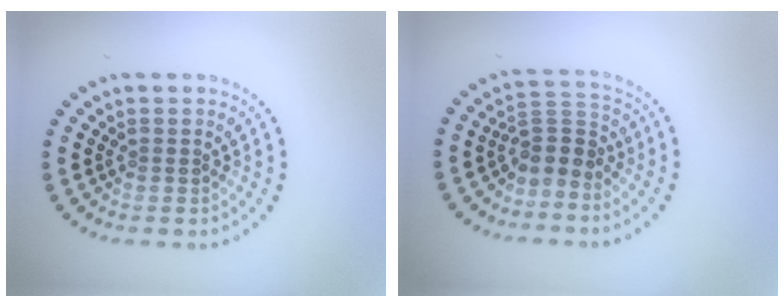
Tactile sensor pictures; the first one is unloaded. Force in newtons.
{"total": 2.8, "press": 2.1, "slide": 1.8}